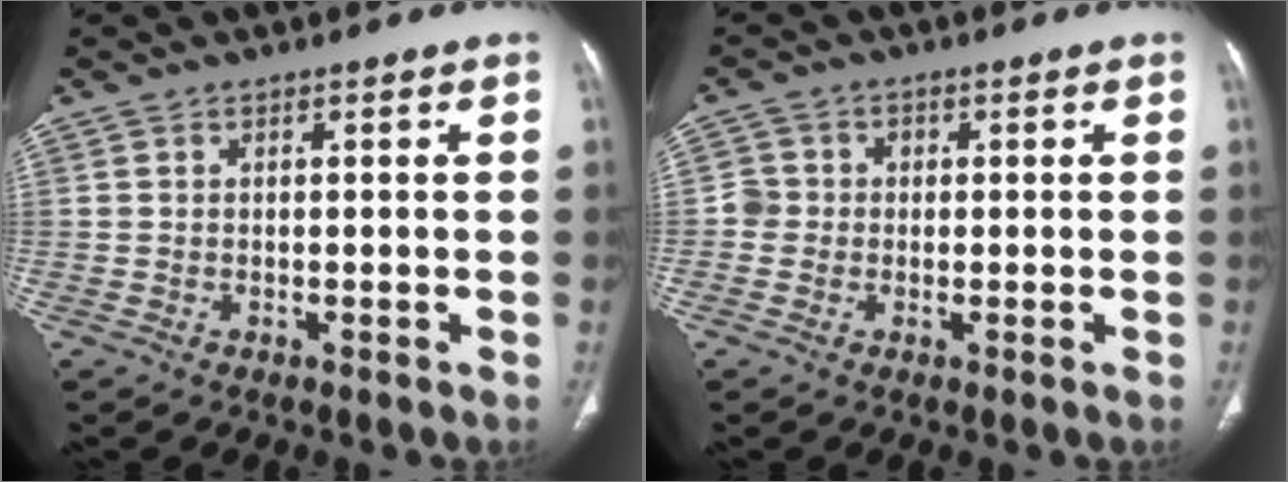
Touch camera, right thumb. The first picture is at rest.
{"total": 3.2, "force": [-0.2, 3.1, 0.6], "torque": [0.013, 0.010, -0.011]}